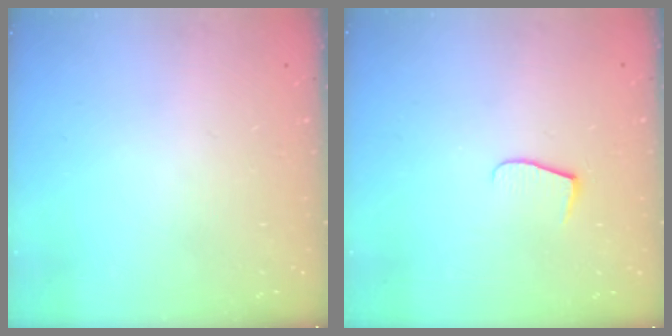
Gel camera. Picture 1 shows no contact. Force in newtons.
{"total": 6.2, "press": 6.2, "slide": 0.4}